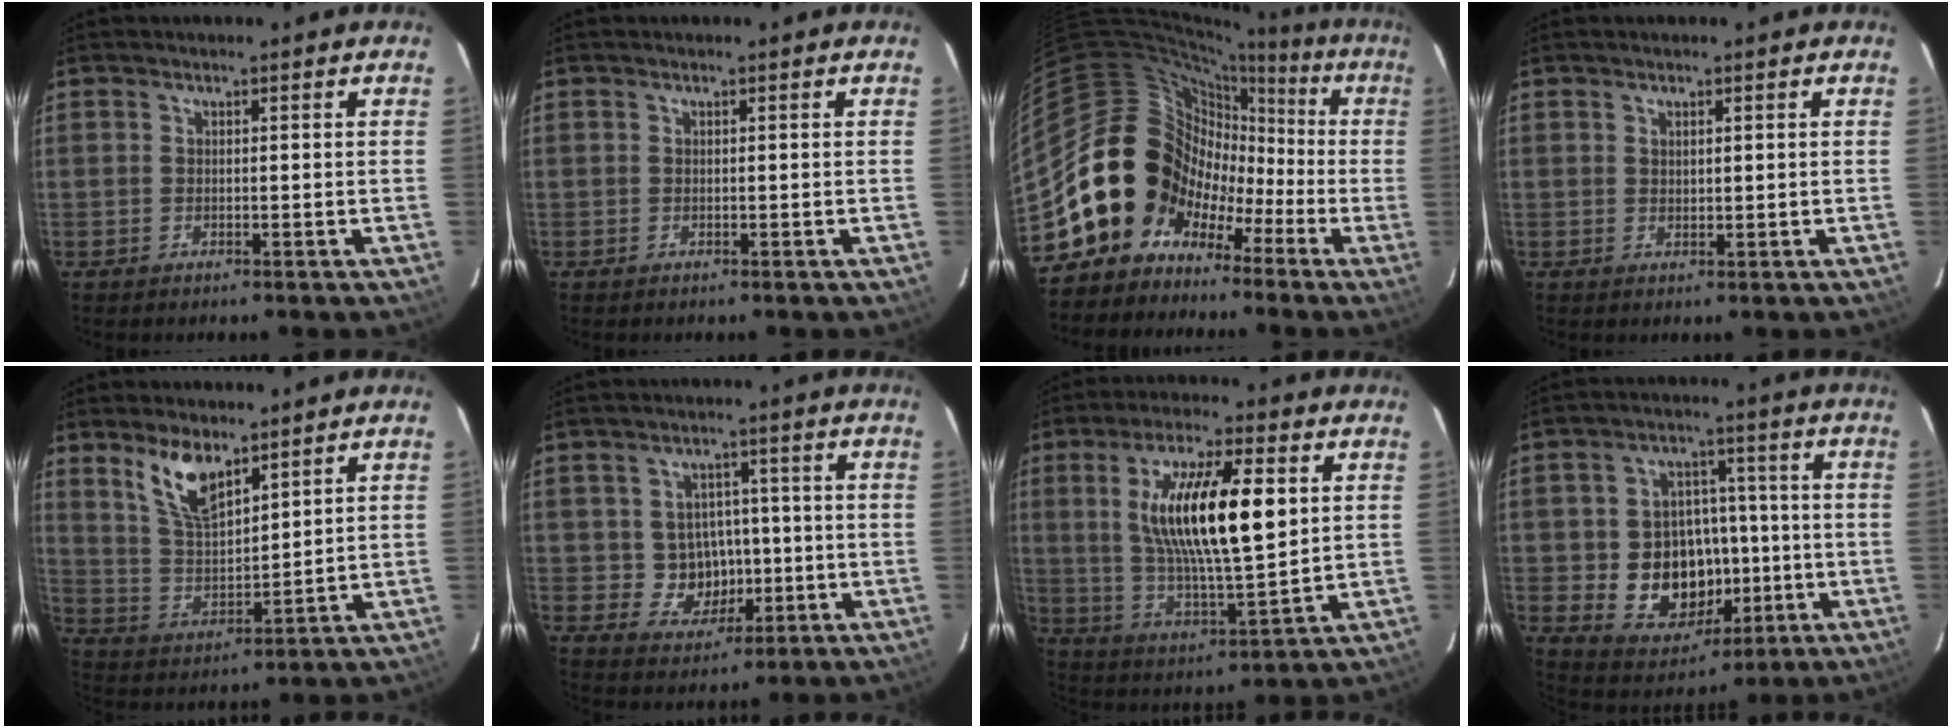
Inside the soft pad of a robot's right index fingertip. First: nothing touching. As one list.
[{"total": 0.0}, {"total": 16.5, "force": [-5.6, 14.8, 4.5], "torque": [-0.113, 0.042, -0.099]}, {"total": 1.1, "force": [0.7, 0.5, 0.6], "torque": [-0.009, 0.002, 0.014]}, {"total": 9.3, "force": [6.3, 3.5, 5.9], "torque": [-0.112, 0.000, 0.133]}, {"total": 7.2, "force": [-0.6, 6.8, 2.1], "torque": [-0.050, 0.015, 0.009]}, {"total": 17.9, "force": [4.2, 4.9, 16.7], "torque": [-0.304, 0.001, 0.082]}, {"total": 13.7, "force": [-2.2, 11.5, 7.1], "torque": [-0.157, 0.011, -0.013]}]